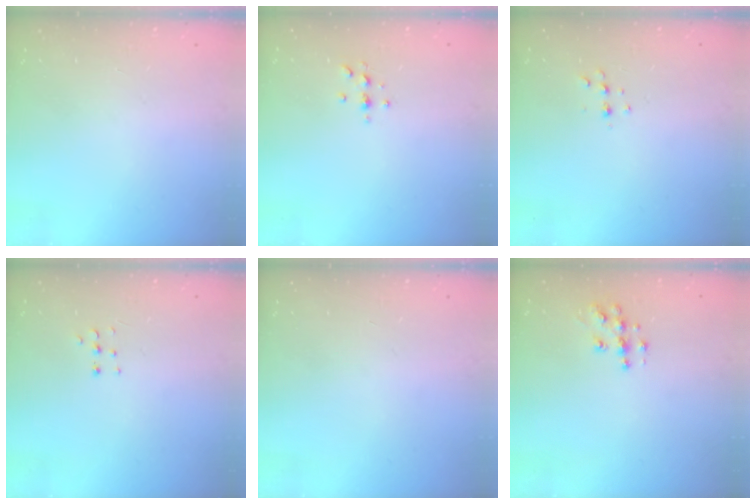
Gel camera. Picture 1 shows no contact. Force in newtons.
{"total": 3.8, "press": 3.7, "slide": 0.4}
{"total": 4.3, "press": 4.2, "slide": 0.8}
{"total": 3.8, "press": 3.7, "slide": 0.9}
{"total": 0.0}
{"total": 8.6, "press": 8.6, "slide": 0.4}